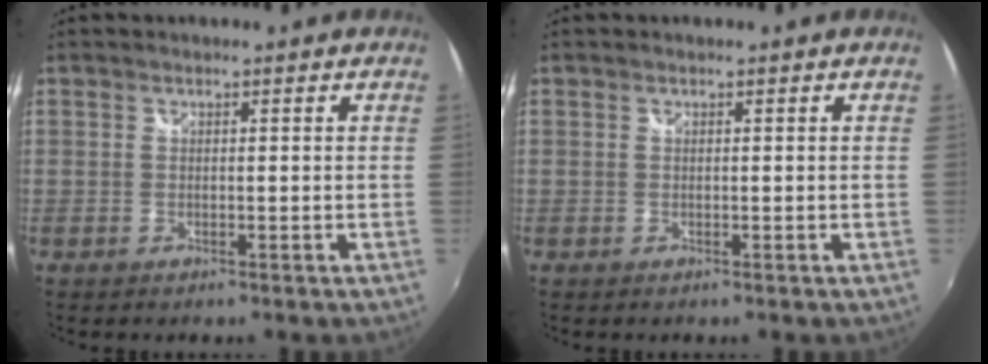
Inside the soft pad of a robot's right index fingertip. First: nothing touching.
{"total": 0.0}